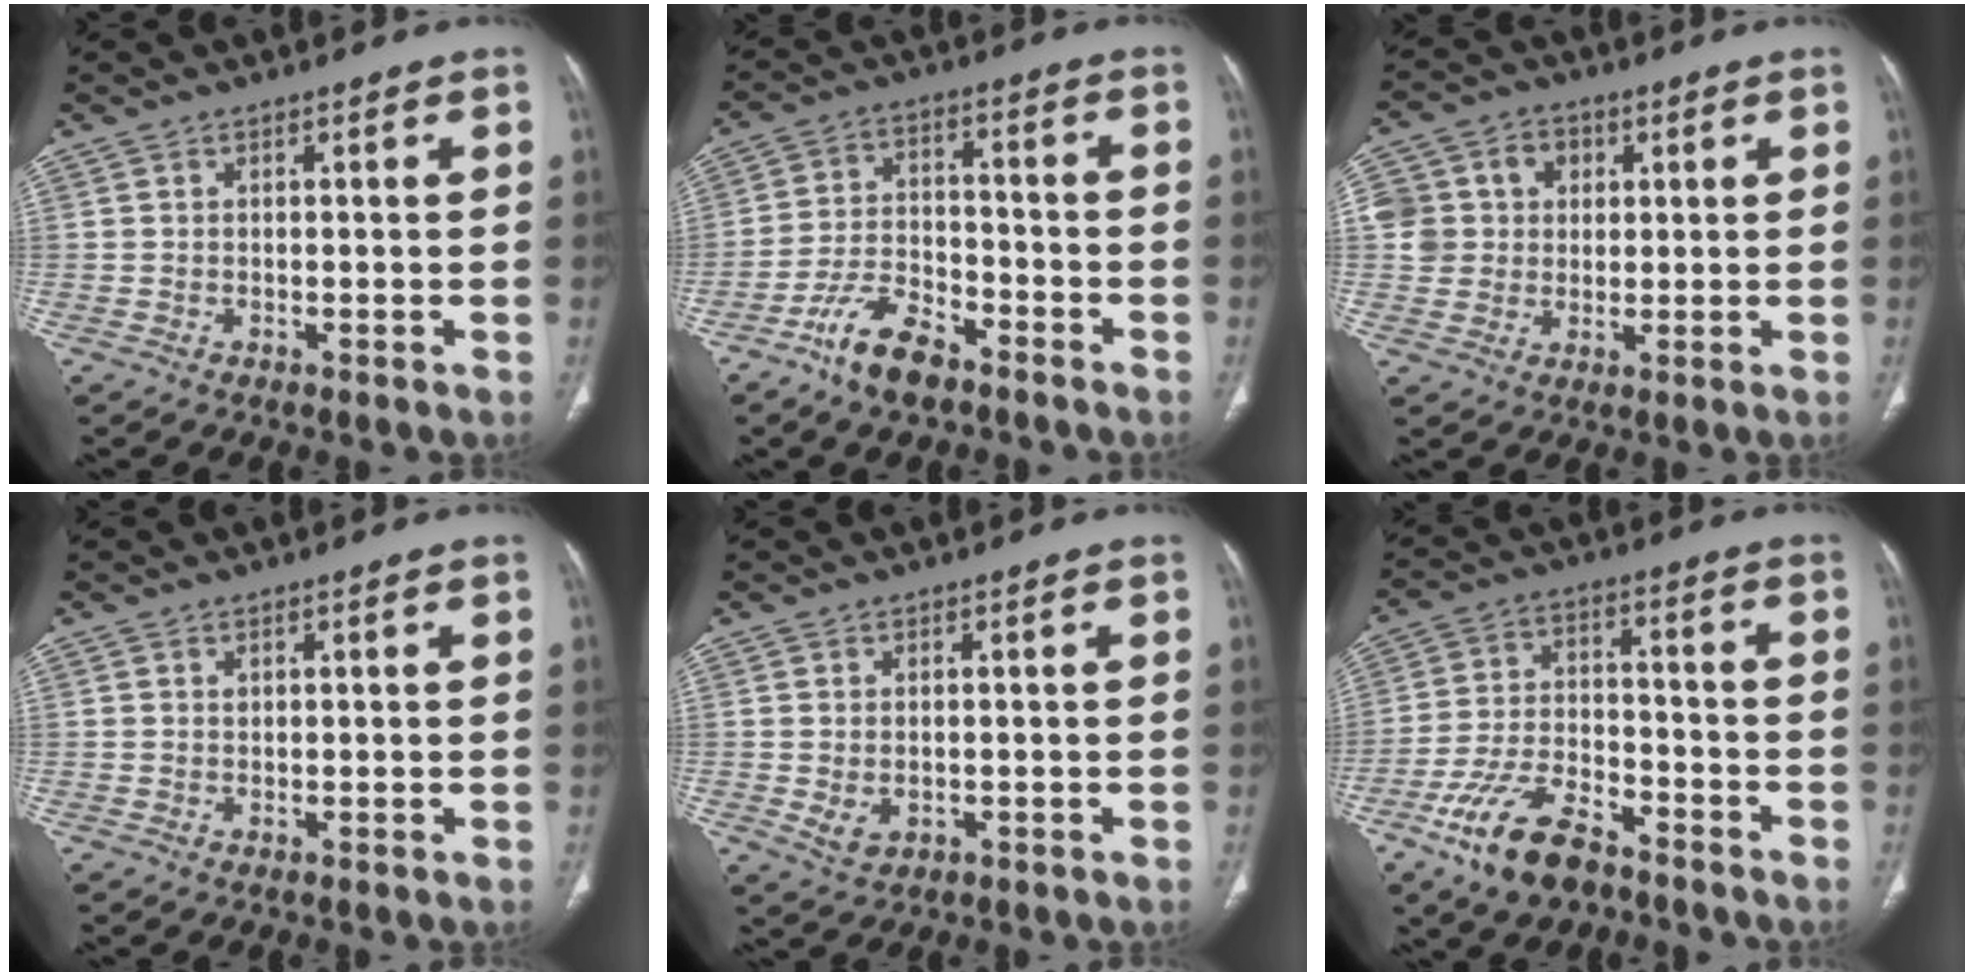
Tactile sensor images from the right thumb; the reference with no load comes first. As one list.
[{"total": 9.3, "force": [-6.6, 4.0, 5.3], "torque": [-0.098, 0.036, -0.127]}, {"total": 10.0, "force": [1.9, 9.3, 3.2], "torque": [-0.034, 0.015, 0.034]}, {"total": 0.6, "force": [0.3, 0.4, 0.3], "torque": [-0.001, -0.001, 0.007]}, {"total": 2.9, "force": [-0.3, 2.1, 2.0], "torque": [-0.033, -0.002, 0.007]}, {"total": 12.9, "force": [-8.5, 6.1, 7.6], "torque": [-0.140, 0.041, -0.158]}]